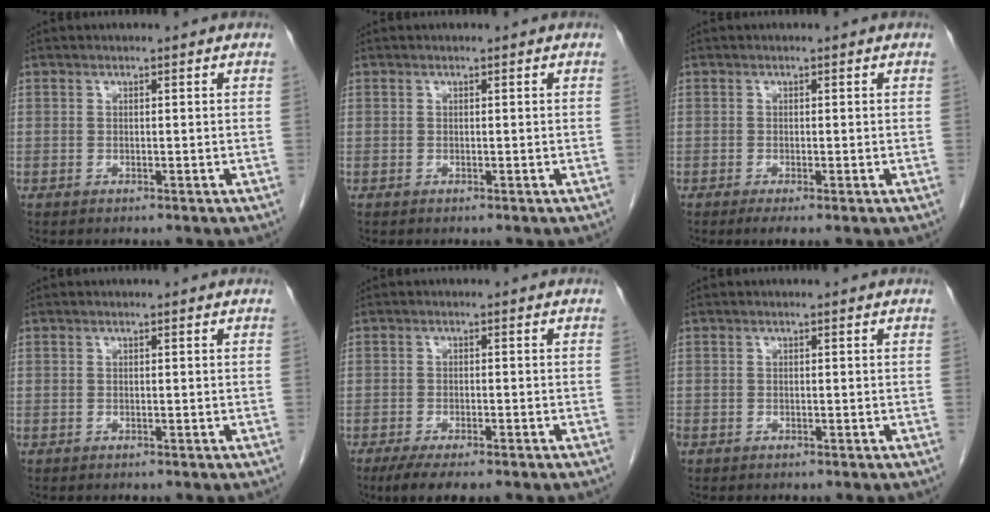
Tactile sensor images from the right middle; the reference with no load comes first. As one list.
[{"total": 0.0}, {"total": 1.9, "force": [-1.1, 0.1, 1.5], "torque": [-0.027, -0.006, -0.018]}, {"total": 0.0}, {"total": 6.3, "force": [-4.5, 1.5, 4.1], "torque": [-0.064, -0.013, -0.067]}, {"total": 0.9, "force": [-0.5, 0.7, 0.3], "torque": [-0.009, 0.001, -0.009]}]